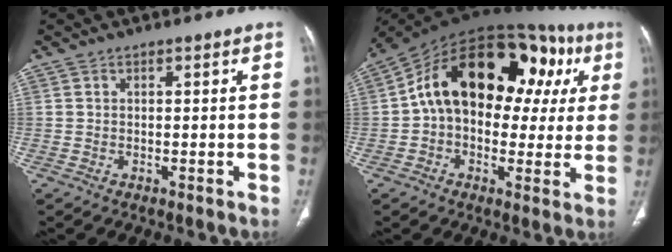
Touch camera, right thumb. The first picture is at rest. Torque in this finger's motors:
{"motor_torque": [2.40, 2.61, 1.89, -0.25, 0.49]}